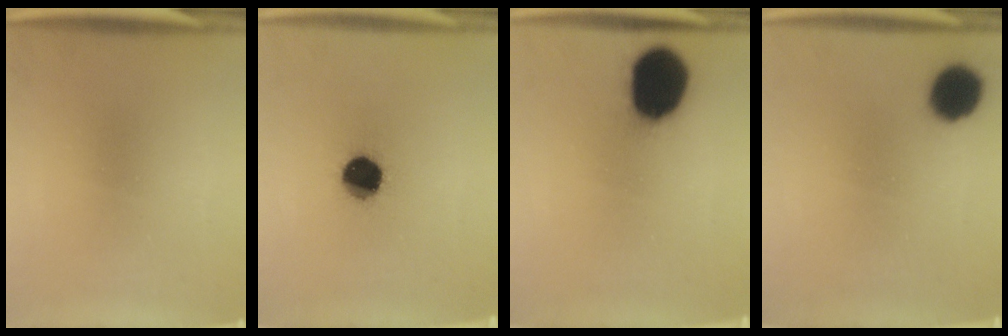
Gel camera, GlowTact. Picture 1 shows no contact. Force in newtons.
{"total": 10.8}
{"total": 18.8}
{"total": 8.4}